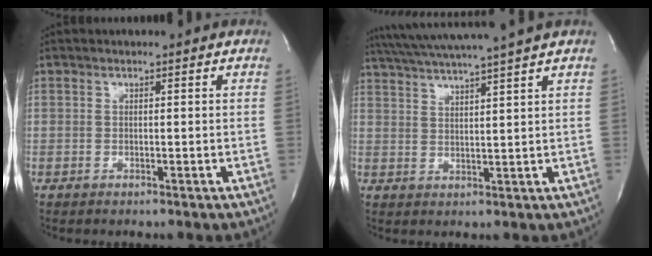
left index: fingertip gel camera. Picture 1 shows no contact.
{"total": 11.4, "force": [9.7, -2.1, 5.5], "torque": [-0.100, 0.002, 0.147]}